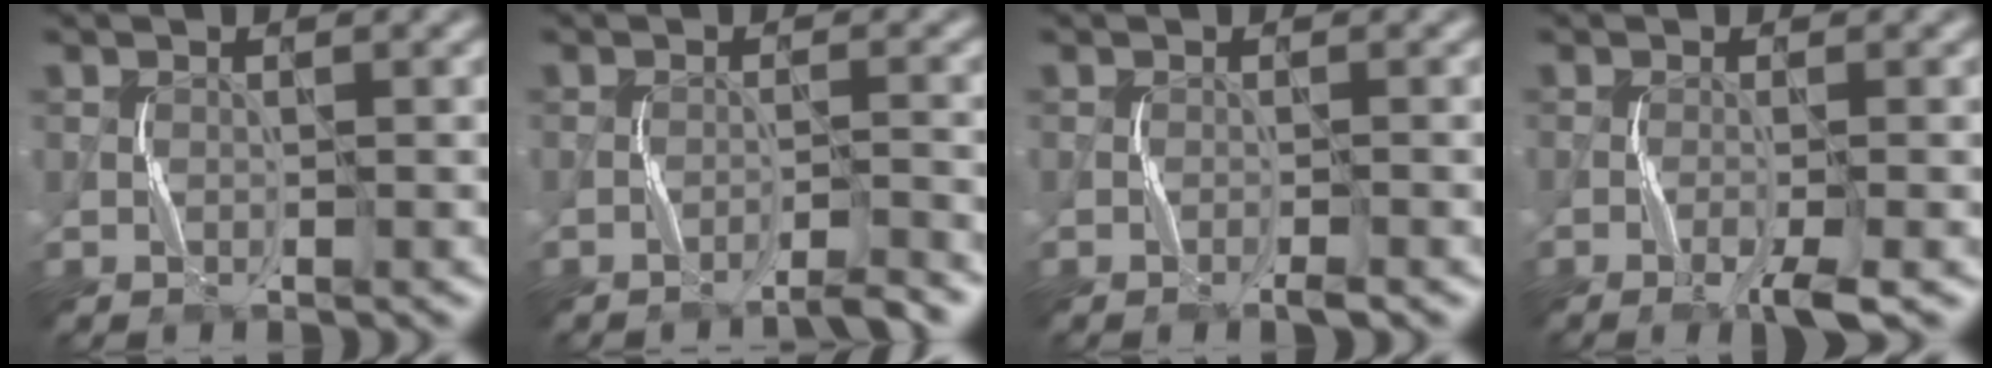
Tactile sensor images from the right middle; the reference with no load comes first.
{"total": 2.0, "force": [-1.8, -0.3, 0.8], "torque": [-0.011, 0.010, -0.037]}
{"total": 0.9, "force": [-0.7, -0.2, 0.5], "torque": [-0.012, 0.003, -0.014]}
{"total": 2.4, "force": [-1.4, -0.1, 1.9], "torque": [-0.037, 0.004, -0.032]}